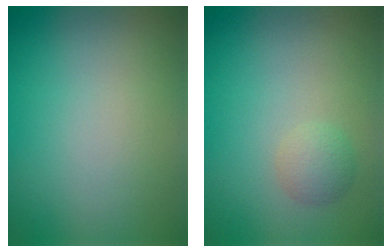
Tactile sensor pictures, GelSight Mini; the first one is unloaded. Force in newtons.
{"total": 1.6, "press": 1.6, "slide": 0.1}